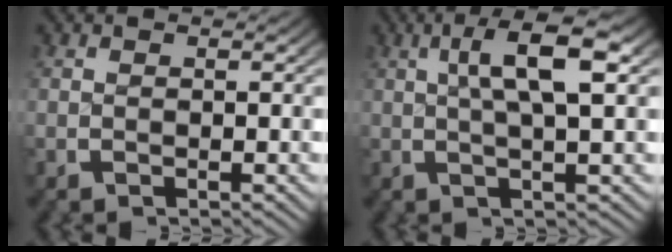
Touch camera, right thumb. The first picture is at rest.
{"total": 6.3, "force": [2.7, 1.8, 5.4], "torque": [-0.079, 0.016, 0.032]}